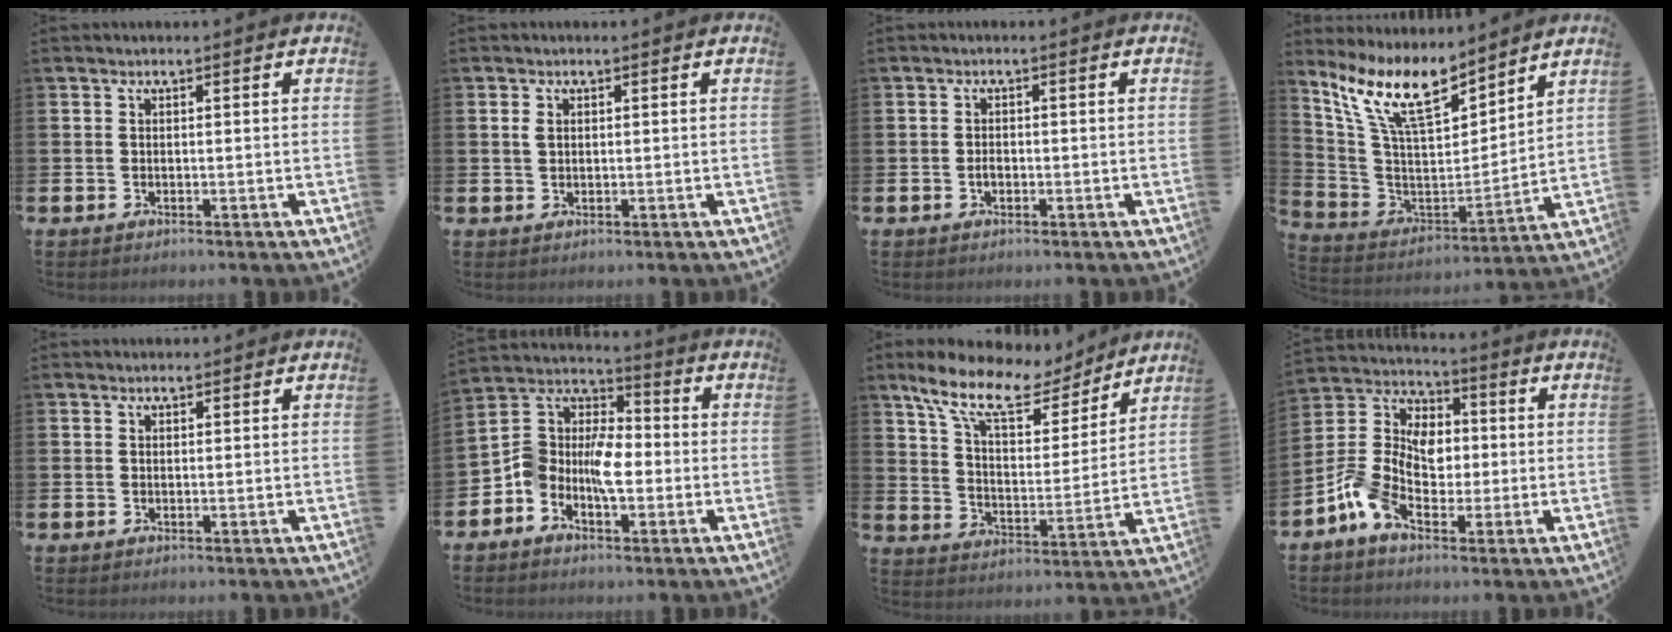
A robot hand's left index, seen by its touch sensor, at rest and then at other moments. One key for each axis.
{"total": 1.5, "fx": 0.8, "fy": 0.9, "fz": 1.0, "tx": -0.011, "ty": 0.001, "tz": 0.011}
{"total": 1.1, "fx": -0.9, "fy": 0.6, "fz": 0.4, "tx": -0.002, "ty": 0.000, "tz": -0.019}
{"total": 11.8, "fx": 9.6, "fy": 3.6, "fz": 5.9, "tx": -0.153, "ty": -0.050, "tz": 0.175}
{"total": 0.5, "fx": 0.3, "fy": 0.1, "fz": -0.4, "tx": 0.020, "ty": -0.001, "tz": 0.004}
{"total": 6.8, "fx": -3.0, "fy": 4.7, "fz": 4.0, "tx": -0.094, "ty": -0.001, "tz": -0.069}
{"total": 12.3, "fx": 10.1, "fy": 4.3, "fz": 5.6, "tx": -0.135, "ty": -0.057, "tz": 0.174}
{"total": 8.7, "fx": -2.2, "fy": 6.3, "fz": 5.6, "tx": -0.147, "ty": 0.005, "tz": -0.049}